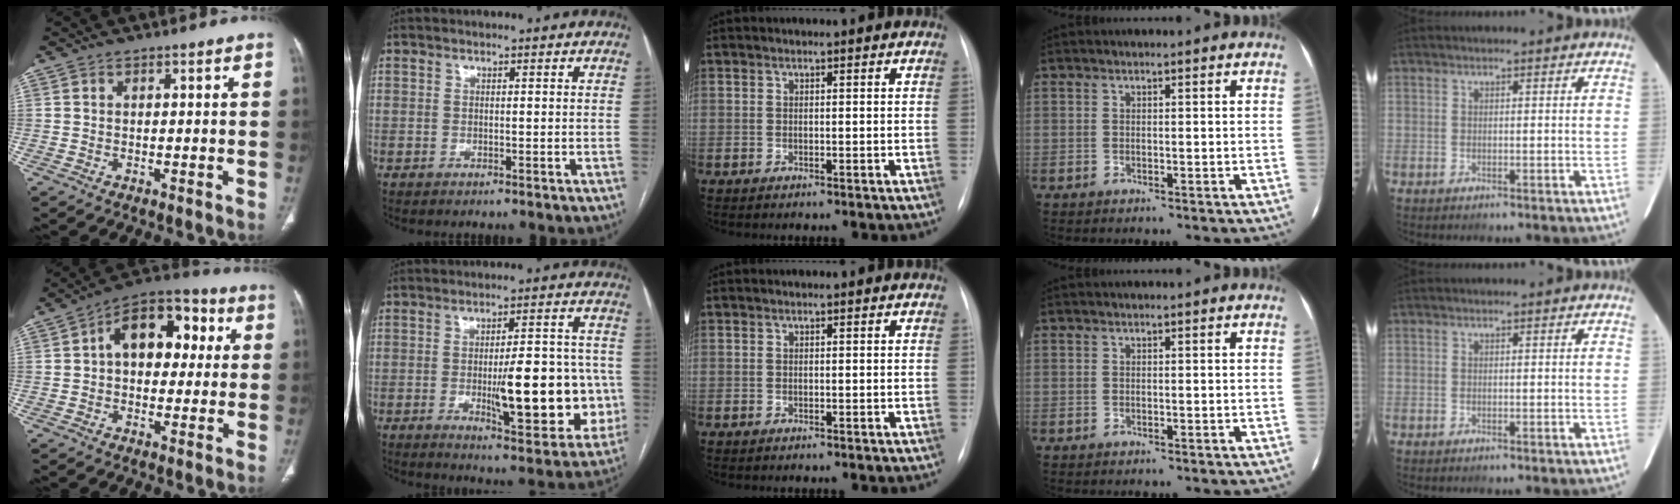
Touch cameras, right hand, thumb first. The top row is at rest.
{"thumb": {"total": 15.0, "force": [3.0, 9.5, 11.2], "torque": [-0.127, 0.028, 0.037]}, "index": {"total": 15.4, "force": [-2.8, 4.2, 14.6], "torque": [-0.192, 0.011, -0.028]}}